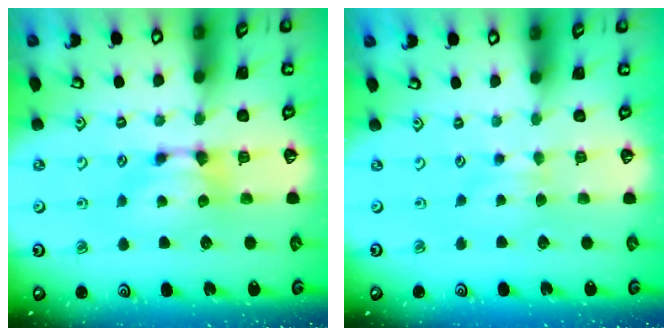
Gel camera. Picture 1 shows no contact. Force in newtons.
{"total": 2.1, "press": 2.0, "slide": 0.4}